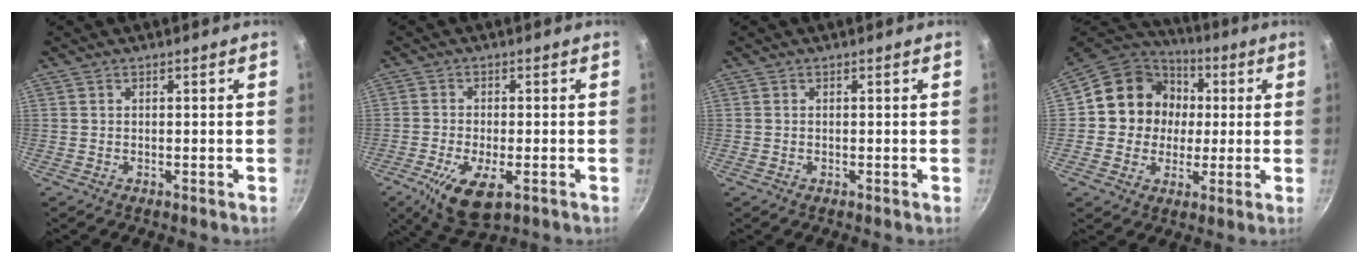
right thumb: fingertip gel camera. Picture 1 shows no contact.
{"total": 9.9, "force": [-3.9, 4.0, 8.1], "torque": [-0.154, -0.007, -0.064]}
{"total": 0.0}
{"total": 14.8, "force": [1.5, 13.4, 6.1], "torque": [-0.071, 0.025, 0.013]}